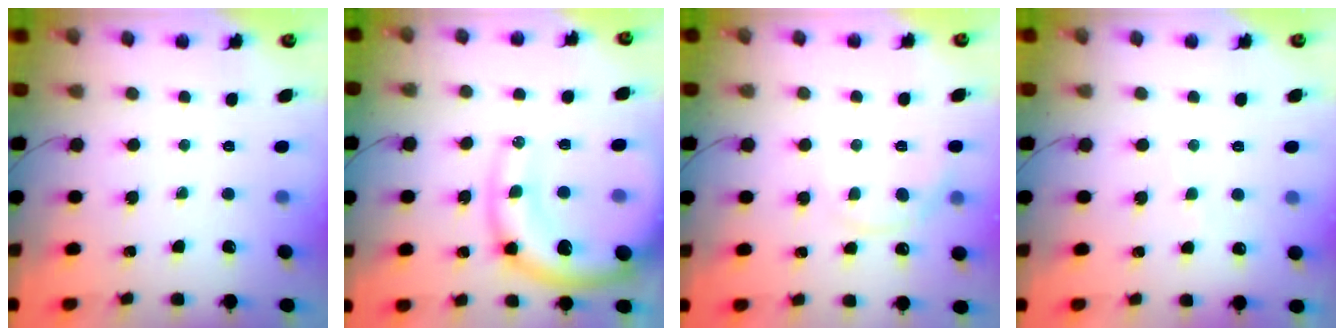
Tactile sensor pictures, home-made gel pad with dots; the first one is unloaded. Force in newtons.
{"total": 19.2, "press": 18.7, "slide": 4.1}
{"total": 3.9, "press": 3.7, "slide": 1.0}
{"total": 4.9, "press": 4.9, "slide": 0.8}